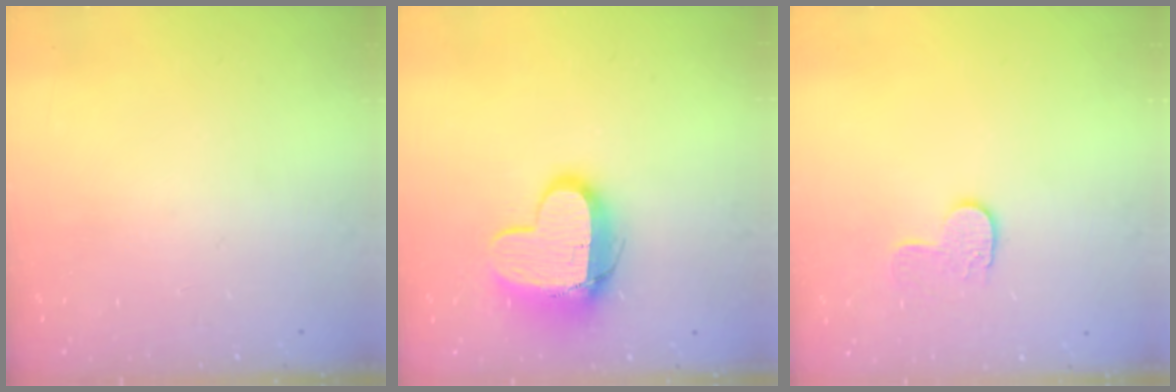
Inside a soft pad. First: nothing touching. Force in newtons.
{"total": 13.2, "press": 13.2, "slide": 1.2}
{"total": 7.3, "press": 7.3, "slide": 0.2}